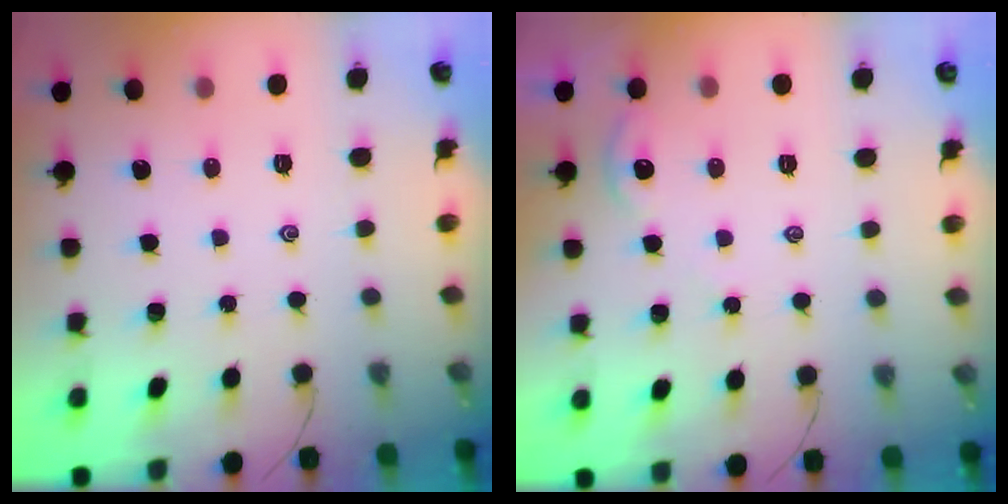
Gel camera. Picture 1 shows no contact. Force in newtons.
{"total": 1.3, "press": 1.2, "slide": 0.4}